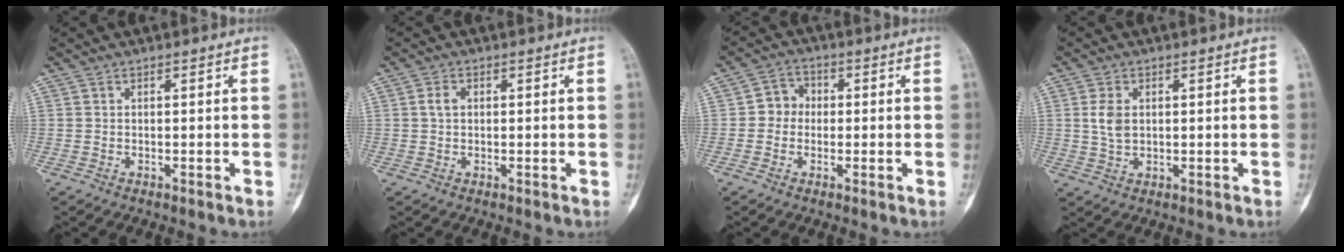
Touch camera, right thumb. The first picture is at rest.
{"total": 2.0, "force": [0.3, 1.4, 1.4], "torque": [-0.027, 0.007, 0.005]}
{"total": 4.4, "force": [-0.2, 4.0, 1.9], "torque": [-0.005, 0.013, -0.016]}
{"total": 4.1, "force": [0.7, 2.6, 3.0], "torque": [-0.058, -0.001, 0.017]}